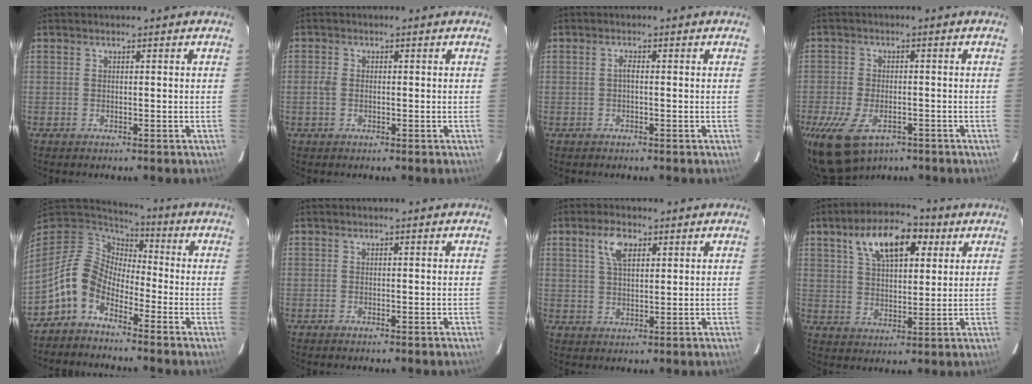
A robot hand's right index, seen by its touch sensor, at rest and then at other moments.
{"total": 1.9, "force": [-0.4, 1.2, 1.4], "torque": [-0.033, 0.002, -0.010]}
{"total": 0.8, "force": [-0.2, 0.2, 0.8], "torque": [-0.016, 0.005, -0.005]}
{"total": 9.4, "force": [-5.7, 5.2, 5.5], "torque": [-0.127, -0.025, -0.096]}
{"total": 9.4, "force": [-5.6, 5.7, 5.0], "torque": [-0.100, 0.020, -0.124]}
{"total": 0.0}
{"total": 5.2, "force": [2.5, 2.5, 3.8], "torque": [-0.069, 0.010, 0.047]}
{"total": 12.8, "force": [6.1, 6.0, 9.4], "torque": [-0.165, 0.028, 0.103]}